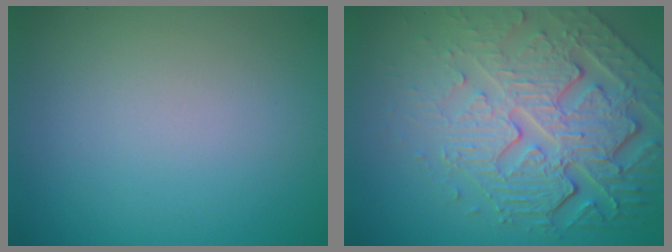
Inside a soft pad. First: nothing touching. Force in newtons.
{"total": 8.5, "press": 5.9, "slide": 6.2}